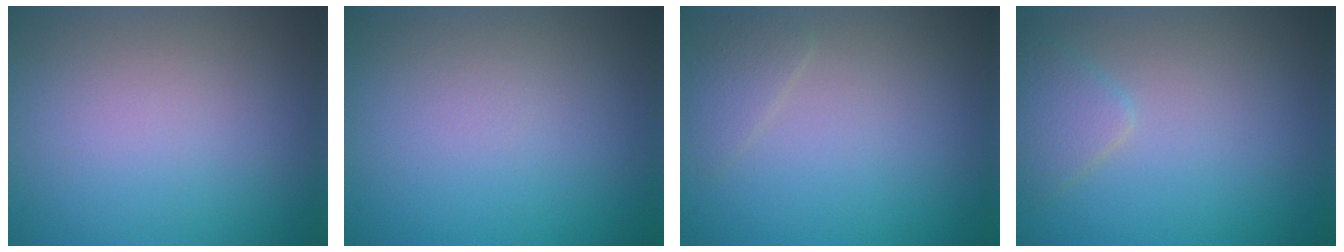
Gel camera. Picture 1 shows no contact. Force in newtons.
{"total": 0.0}
{"total": 1.1, "press": 1.1, "slide": 0.1}
{"total": 1.9, "press": 1.9, "slide": 0.1}